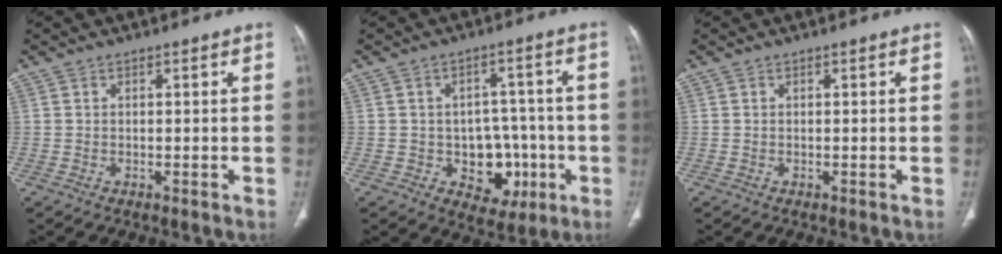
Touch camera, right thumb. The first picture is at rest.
{"total": 9.9, "force": [-2.5, 7.5, 5.9], "torque": [-0.031, 0.025, -0.023]}
{"total": 0.0}